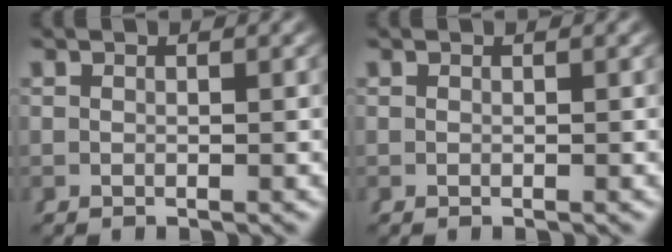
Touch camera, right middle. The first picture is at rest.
{"total": 0.0}